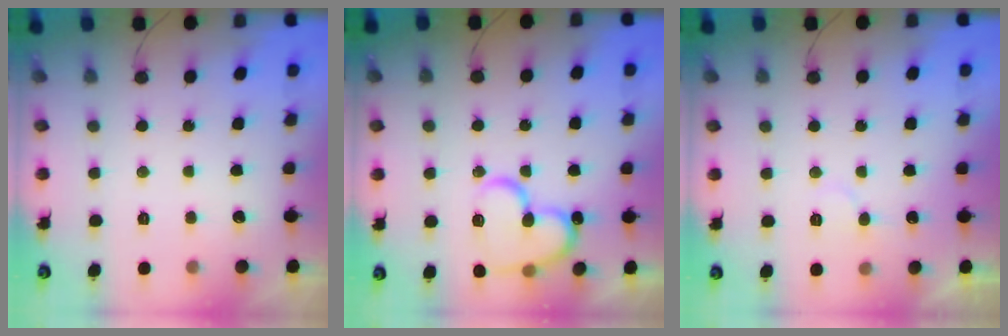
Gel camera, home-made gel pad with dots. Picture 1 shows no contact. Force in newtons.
{"total": 16.7, "press": 16.6, "slide": 2.3}
{"total": 4.9, "press": 4.9, "slide": 0.5}